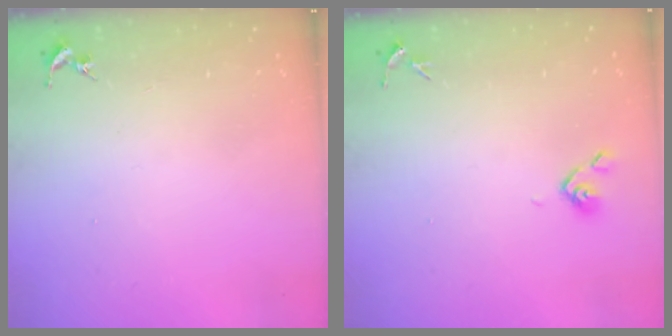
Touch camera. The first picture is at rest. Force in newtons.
{"total": 3.7, "press": 3.6, "slide": 0.8}